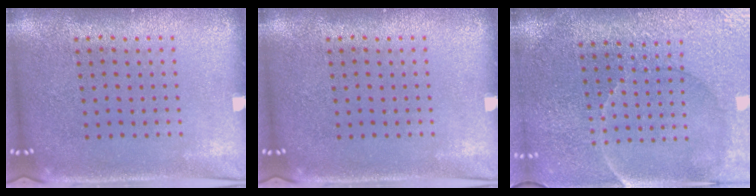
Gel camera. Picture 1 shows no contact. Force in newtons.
{"total": 0.0}
{"total": 3.7, "press": 3.5, "slide": 1.2}